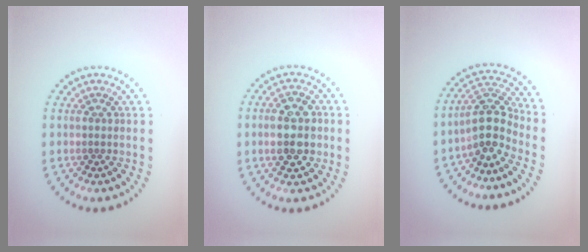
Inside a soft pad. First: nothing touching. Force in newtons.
{"total": 4.4, "press": 4.3, "slide": 0.5}
{"total": 3.6, "press": 3.0, "slide": 2.0}